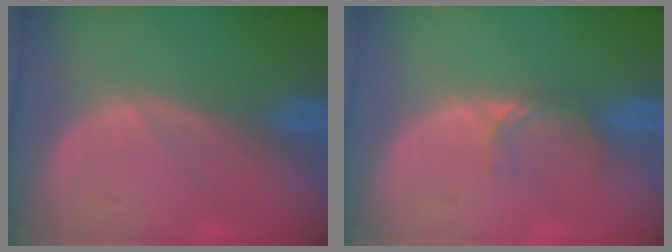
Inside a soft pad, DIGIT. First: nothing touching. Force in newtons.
{"total": 1.9, "press": 1.9, "slide": 0.3}